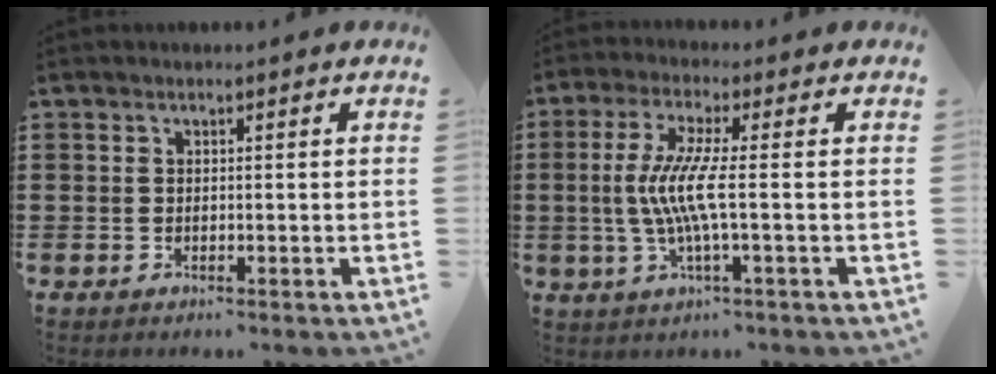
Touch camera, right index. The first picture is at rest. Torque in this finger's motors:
{"motor_torque": [1.25, 0.19, 0.58, 0.21]}